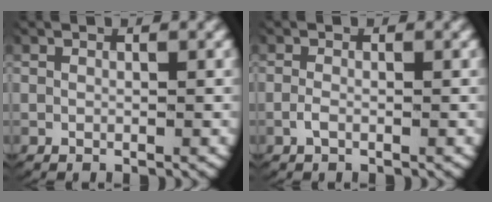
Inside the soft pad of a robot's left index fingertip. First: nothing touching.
{"total": 0.8, "force": [-0.5, 0.2, 0.6], "torque": [-0.021, -0.005, -0.008]}